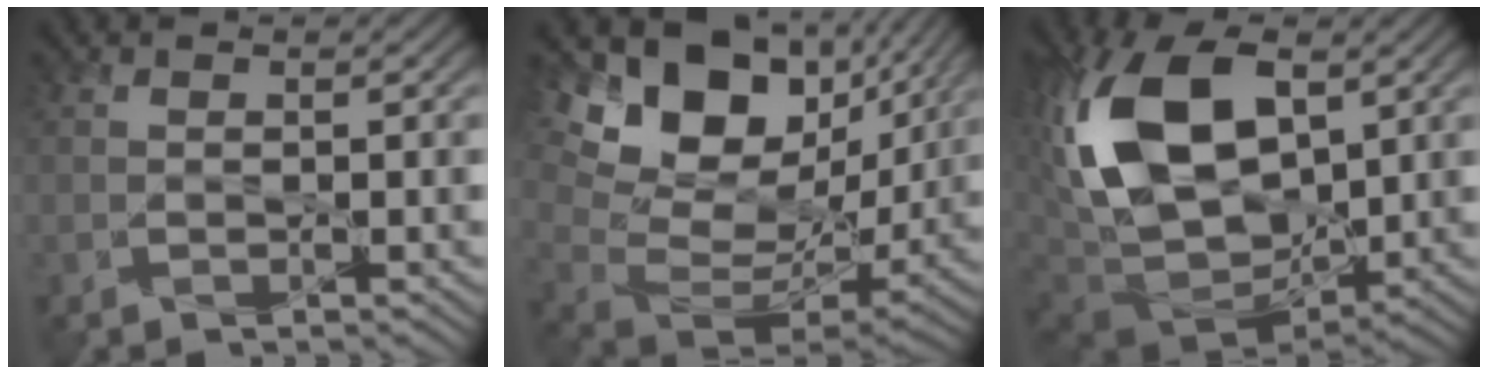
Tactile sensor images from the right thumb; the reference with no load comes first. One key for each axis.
{"total": 19.0, "fx": 8.3, "fy": 12.3, "fz": 11.9, "tx": -0.239, "ty": 0.033, "tz": 0.170}
{"total": 19.5, "fx": 3.1, "fy": 12.0, "fz": 15.1, "tx": -0.342, "ty": -0.004, "tz": 0.071}